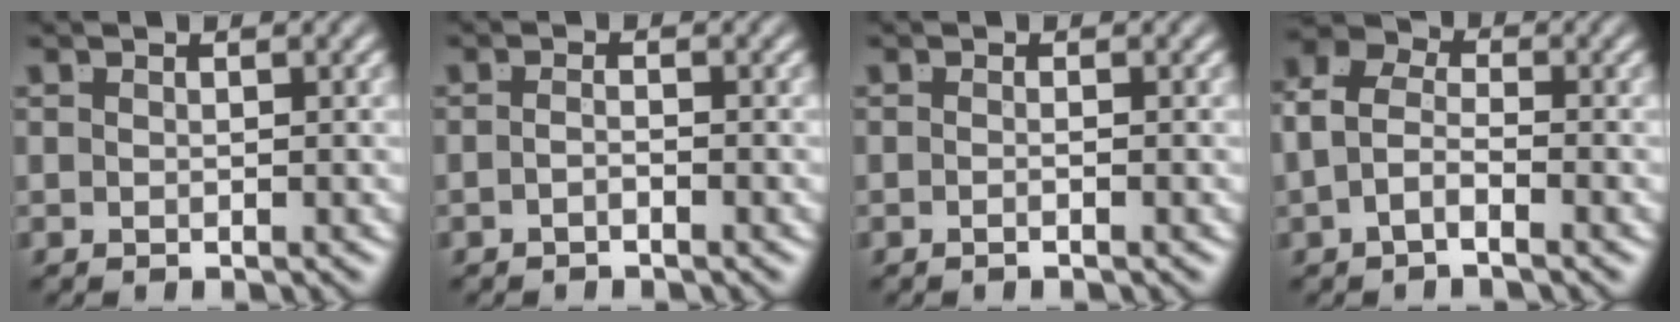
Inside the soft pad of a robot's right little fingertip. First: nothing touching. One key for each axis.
{"total": 1.2, "fx": -1.0, "fy": -0.2, "fz": 0.6, "tx": -0.009, "ty": -0.003, "tz": -0.019}
{"total": 1.1, "fx": -0.8, "fy": -0.5, "fz": 0.5, "tx": -0.010, "ty": -0.002, "tz": -0.014}
{"total": 4.7, "fx": -0.2, "fy": 3.5, "fz": 3.2, "tx": -0.067, "ty": -0.003, "tz": -0.014}